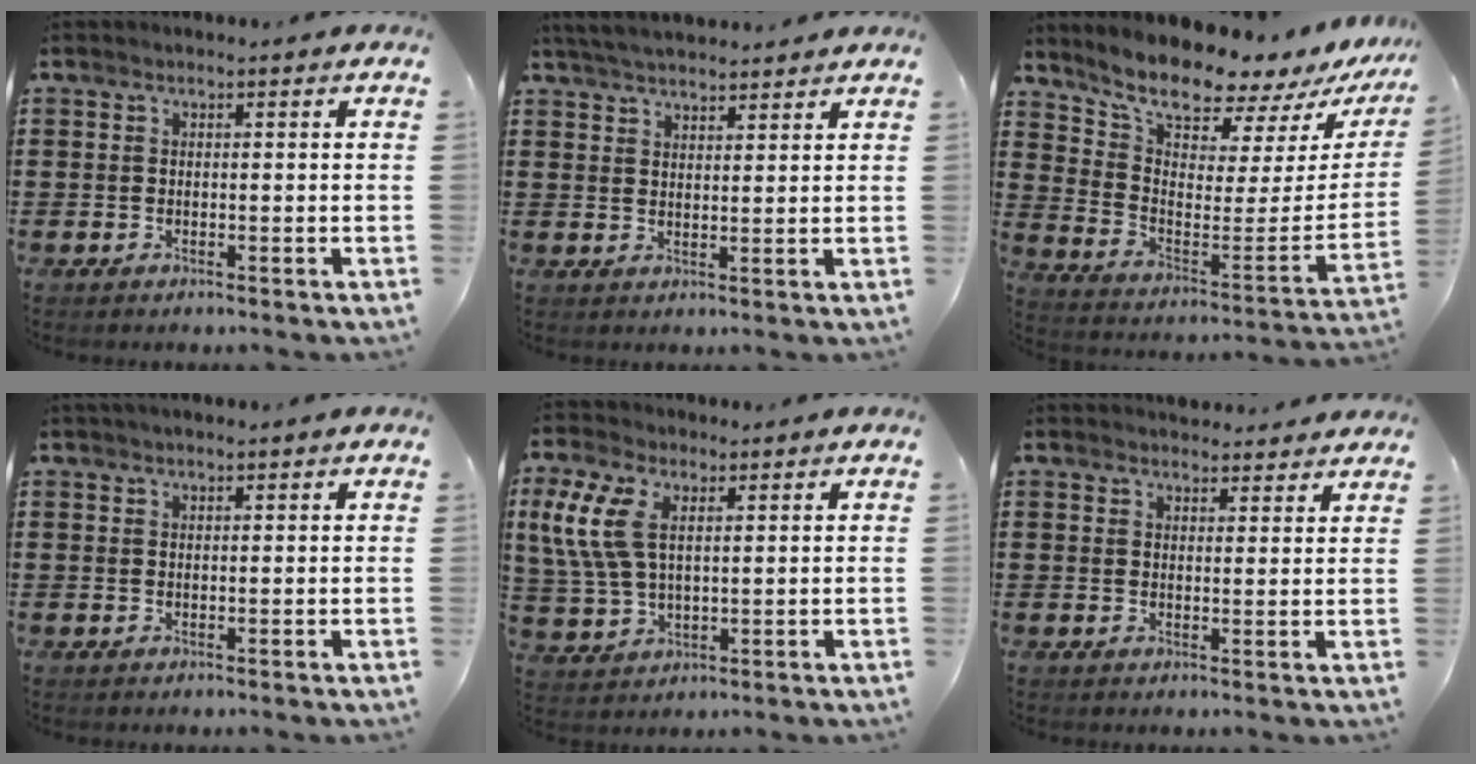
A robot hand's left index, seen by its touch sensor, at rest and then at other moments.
{"total": 3.8, "force": [3.7, 0.2, 0.9], "torque": [-0.028, -0.006, 0.070]}
{"total": 8.9, "force": [8.4, 1.3, 2.5], "torque": [-0.074, -0.082, 0.140]}
{"total": 0.6, "force": [0.6, 0.1, 0.3], "torque": [-0.007, 0.000, 0.011]}
{"total": 8.5, "force": [3.0, 4.5, 6.5], "torque": [-0.172, 0.000, 0.047]}
{"total": 2.9, "force": [2.9, 0.4, 0.1], "torque": [-0.002, -0.010, 0.053]}